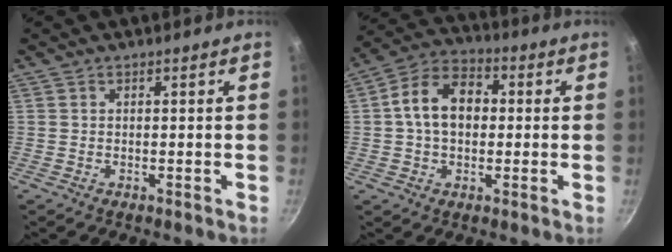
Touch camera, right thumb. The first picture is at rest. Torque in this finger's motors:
{"motor_torque": [0.51, 2.26, 0.75, -0.44, 0.08]}